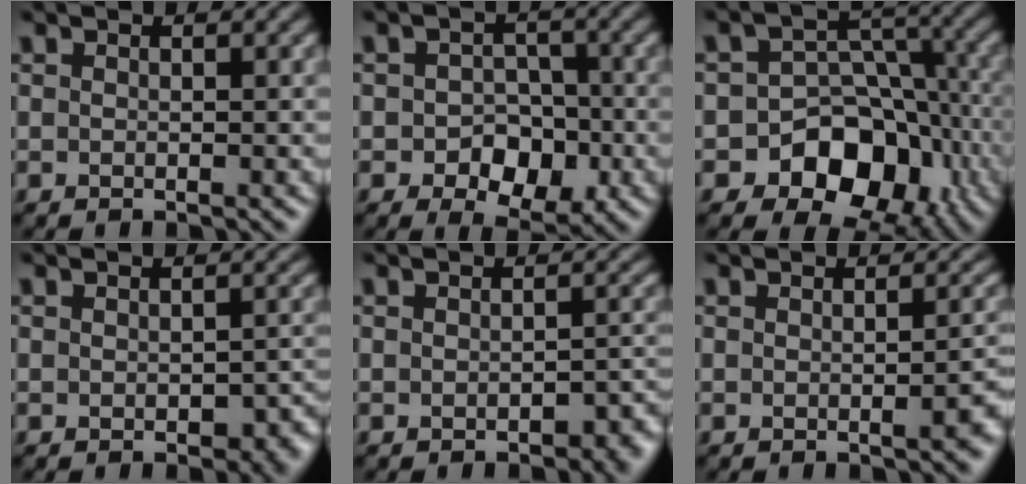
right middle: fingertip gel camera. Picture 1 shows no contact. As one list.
[{"total": 5.6, "force": [-1.9, 3.8, 3.6], "torque": [-0.051, -0.003, -0.033]}, {"total": 9.4, "force": [-4.4, 6.7, 4.8], "torque": [-0.039, 0.006, -0.078]}, {"total": 3.8, "force": [-1.2, 1.8, 3.1], "torque": [-0.035, -0.008, -0.011]}, {"total": 3.5, "force": [-1.3, 1.4, 2.9], "torque": [-0.035, -0.005, -0.014]}, {"total": 3.1, "force": [-0.6, 0.8, 2.9], "torque": [-0.029, 0.002, -0.006]}]